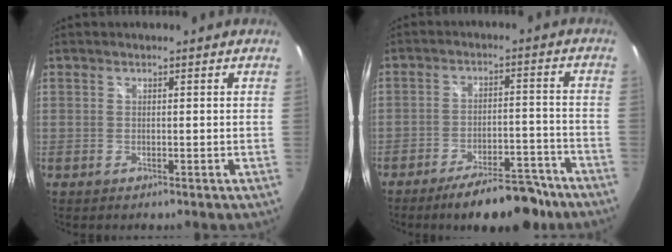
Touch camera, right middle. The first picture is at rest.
{"total": 12.9, "force": [-10.5, 3.8, 6.6], "torque": [-0.108, 0.004, -0.146]}